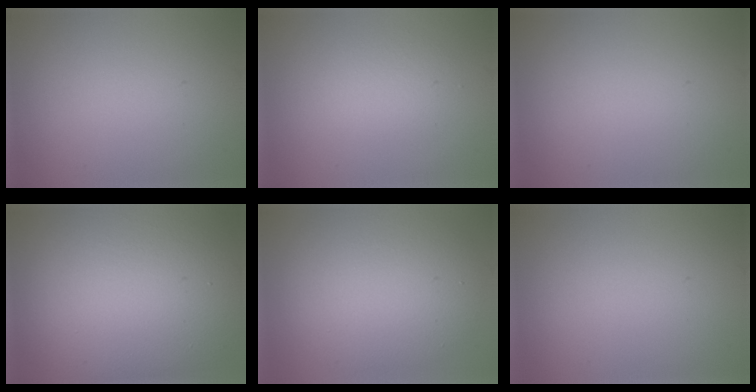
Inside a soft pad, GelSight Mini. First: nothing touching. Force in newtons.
{"total": 2.0, "press": 2.0, "slide": 0.1}
{"total": 0.0}
{"total": 15.5, "press": 15.5, "slide": 1.0}
{"total": 8.3, "press": 8.3, "slide": 0.3}
{"total": 0.0}